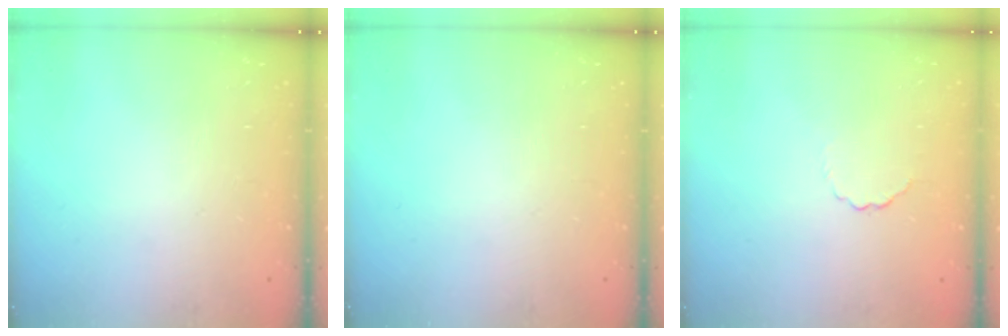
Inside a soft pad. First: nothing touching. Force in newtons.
{"total": 0.0}
{"total": 2.6, "press": 2.4, "slide": 0.9}